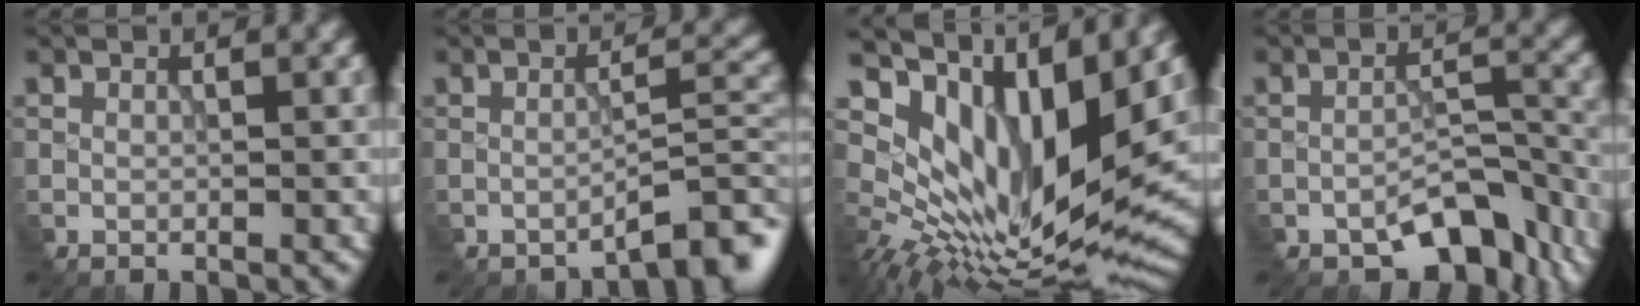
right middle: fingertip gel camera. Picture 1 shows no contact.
{"total": 3.7, "force": [-3.2, 0.3, 2.0], "torque": [-0.024, 0.015, -0.054]}
{"total": 14.0, "force": [4.9, 6.3, 11.5], "torque": [-0.218, -0.009, 0.099]}
{"total": 5.7, "force": [-4.1, 2.6, 2.9], "torque": [-0.036, 0.005, -0.064]}